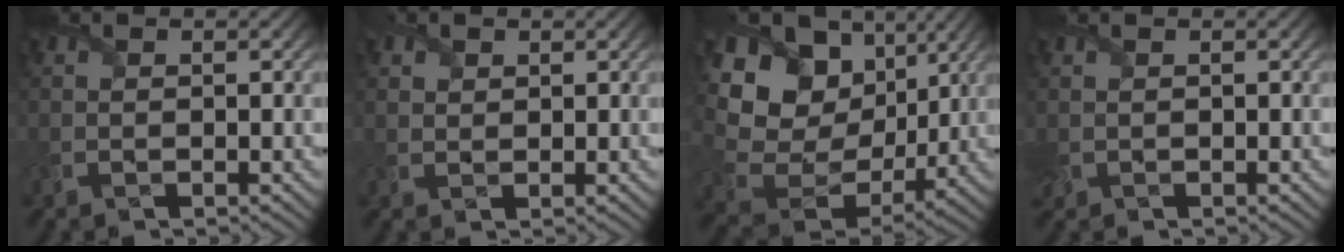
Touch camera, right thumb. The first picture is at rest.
{"total": 1.4, "force": [1.0, 0.9, 0.3], "torque": [-0.015, -0.001, 0.015]}
{"total": 15.7, "force": [5.4, 11.9, 8.7], "torque": [-0.209, 0.018, 0.105]}
{"total": 0.8, "force": [0.3, 0.7, 0.2], "torque": [-0.014, 0.001, 0.003]}